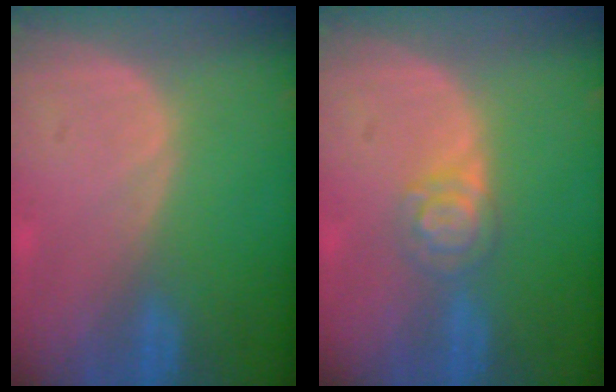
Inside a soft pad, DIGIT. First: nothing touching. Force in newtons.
{"total": 3.8, "press": 3.7, "slide": 0.9}